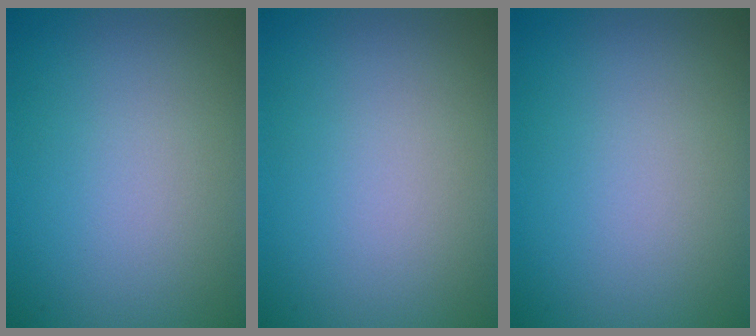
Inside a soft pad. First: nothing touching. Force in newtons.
{"total": 0.0}
{"total": 0.0}